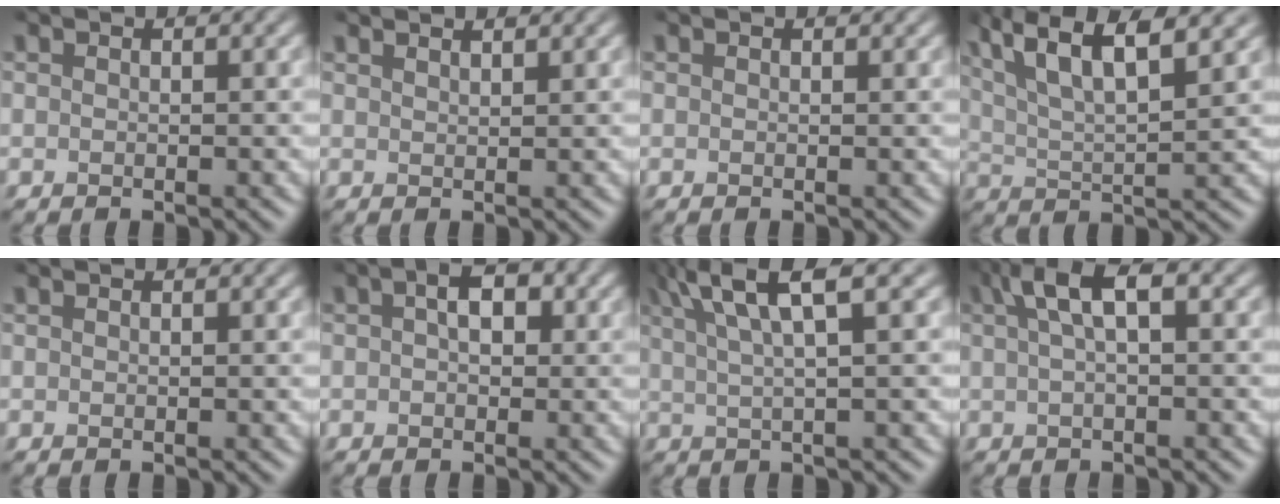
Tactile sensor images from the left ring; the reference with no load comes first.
{"total": 1.3, "force": [1.3, -0.2, 0.2], "torque": [-0.007, -0.001, 0.023]}
{"total": 0.6, "force": [0.4, 0.3, 0.3], "torque": [-0.003, 0.001, 0.007]}
{"total": 8.6, "force": [5.1, 2.7, 6.5], "torque": [-0.111, 0.032, 0.072]}
{"total": 0.0}
{"total": 2.5, "force": [0.5, 1.4, 2.0], "torque": [-0.026, 0.008, 0.002]}
{"total": 5.8, "force": [3.2, 0.8, 4.8], "torque": [-0.074, 0.016, 0.055]}
{"total": 4.0, "force": [1.3, 1.0, 3.6], "torque": [-0.062, 0.012, 0.020]}